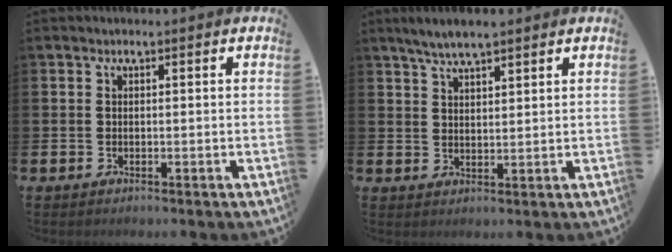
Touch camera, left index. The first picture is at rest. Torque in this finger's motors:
{"motor_torque": [0.21, -0.21, 0.67, 0.12]}